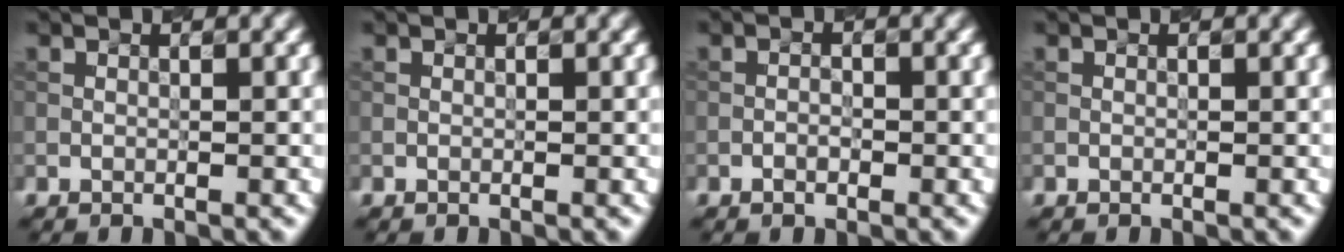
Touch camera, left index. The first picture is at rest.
{"total": 0.0}
{"total": 0.6, "force": [-0.6, 0.0, 0.2], "torque": [-0.013, 0.003, -0.004]}
{"total": 0.0}